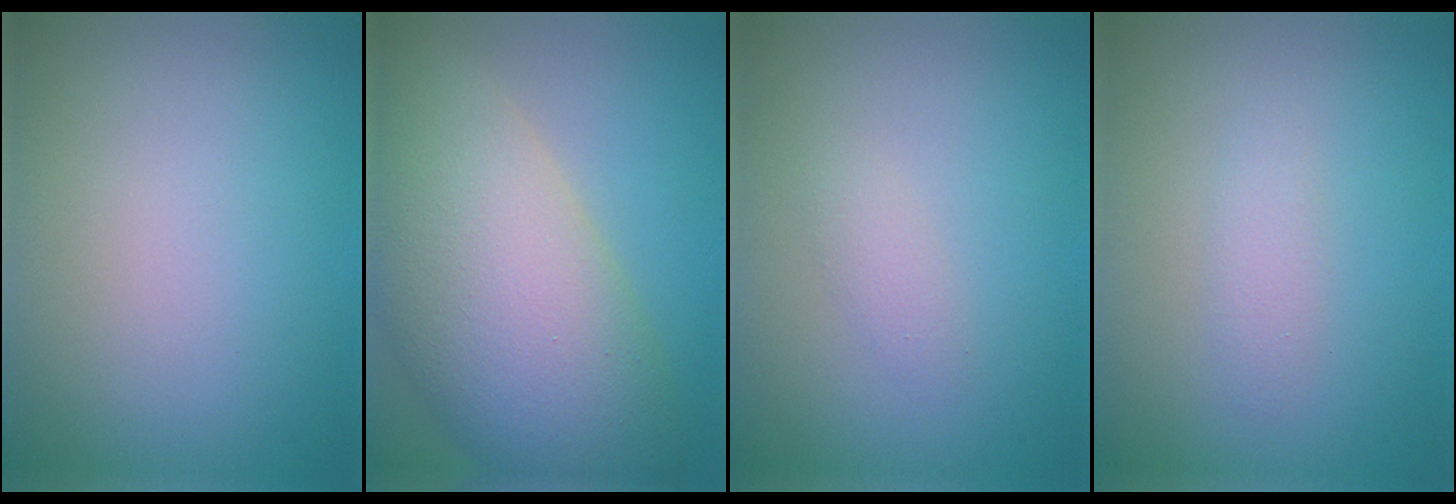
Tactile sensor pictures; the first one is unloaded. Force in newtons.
{"total": 13.2, "press": 13.1, "slide": 1.2}
{"total": 1.2, "press": 1.2, "slide": 0.0}
{"total": 1.3, "press": 1.3, "slide": 0.0}